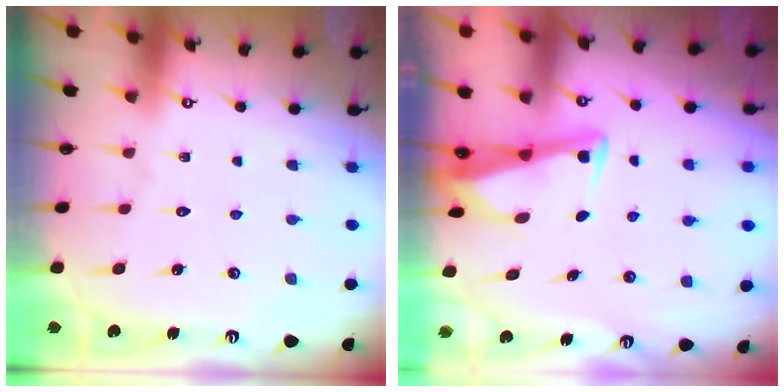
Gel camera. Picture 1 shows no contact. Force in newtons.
{"total": 3.0, "press": 3.0, "slide": 0.3}